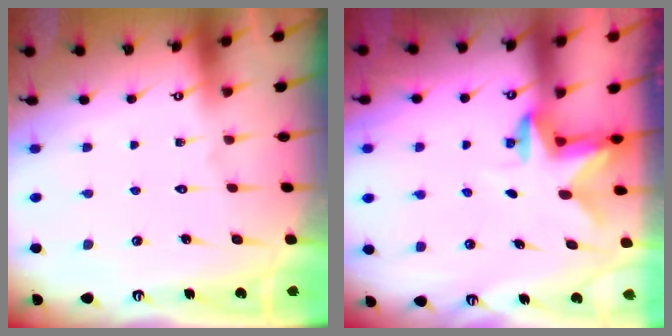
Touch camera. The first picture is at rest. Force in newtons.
{"total": 2.7, "press": 2.7, "slide": 0.5}